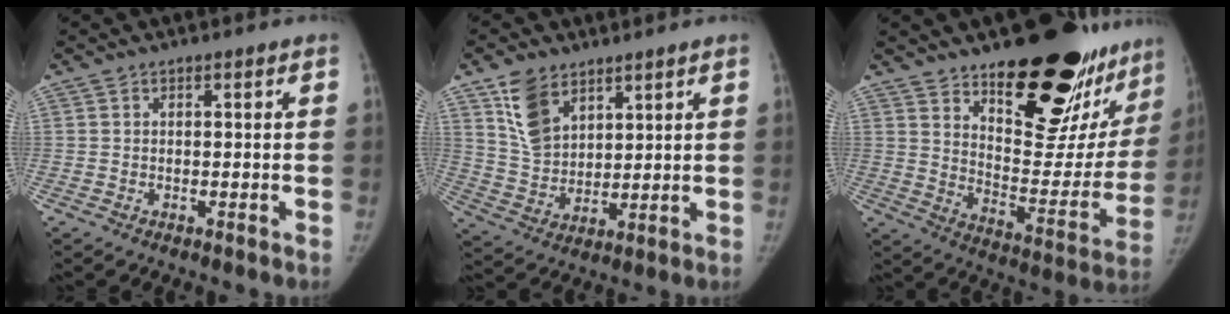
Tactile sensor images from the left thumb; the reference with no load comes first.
{"total": 9.5, "force": [5.6, 5.9, 4.9], "torque": [-0.071, -0.026, 0.118]}
{"total": 28.0, "force": [19.2, 10.9, 17.1], "torque": [-0.198, -0.117, 0.276]}